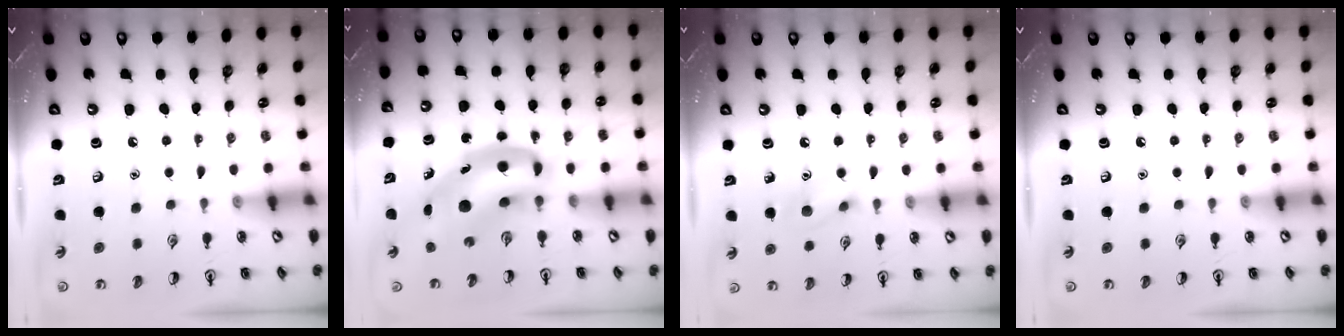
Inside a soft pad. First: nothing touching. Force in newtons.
{"total": 10.1, "press": 9.7, "slide": 2.7}
{"total": 7.5, "press": 7.3, "slide": 1.5}
{"total": 0.0}